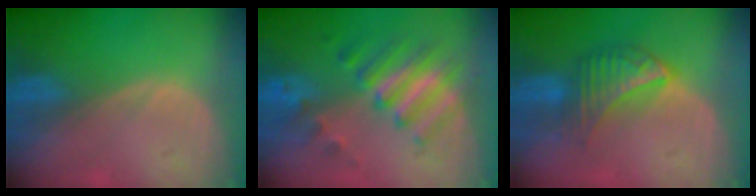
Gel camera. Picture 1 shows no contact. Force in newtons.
{"total": 7.5, "press": 7.5, "slide": 0.9}
{"total": 6.4, "press": 5.9, "slide": 2.3}